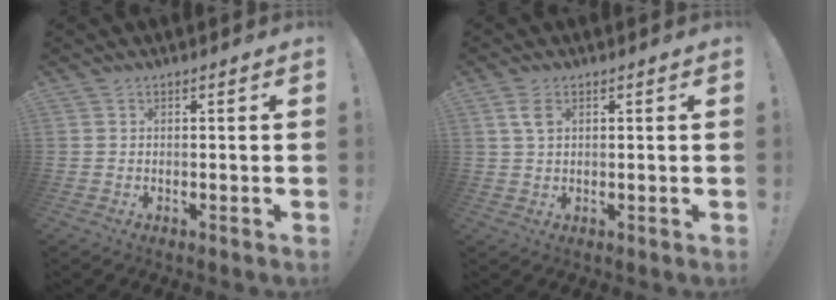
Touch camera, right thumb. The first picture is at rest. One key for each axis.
{"total": 4.0, "fx": 1.7, "fy": 2.2, "fz": 2.9, "tx": -0.052, "ty": -0.001, "tz": 0.030}